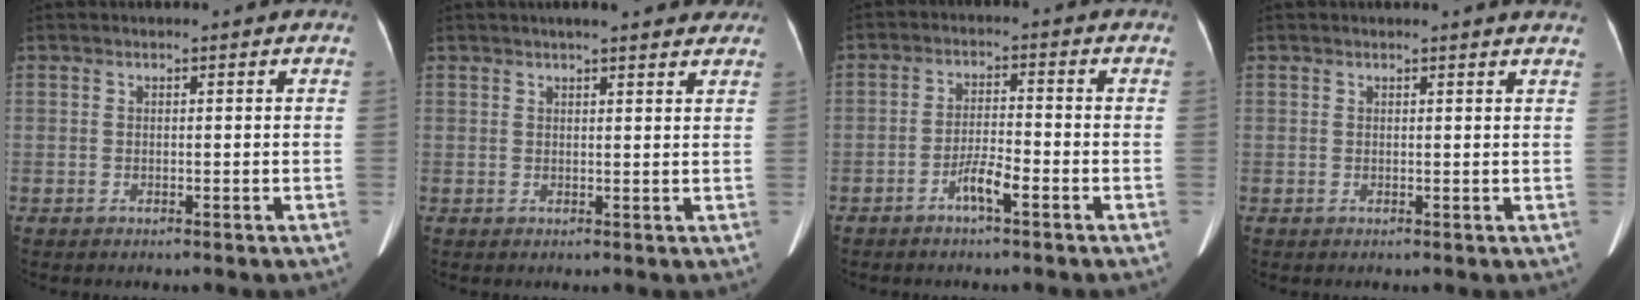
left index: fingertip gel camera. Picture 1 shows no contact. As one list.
[{"total": 9.9, "force": [8.5, 1.8, 4.7], "torque": [-0.049, 0.016, 0.092]}, {"total": 4.0, "force": [-2.4, 0.4, 3.2], "torque": [-0.063, 0.002, -0.046]}, {"total": 3.0, "force": [2.9, -0.1, 0.9], "torque": [-0.013, -0.004, 0.017]}]